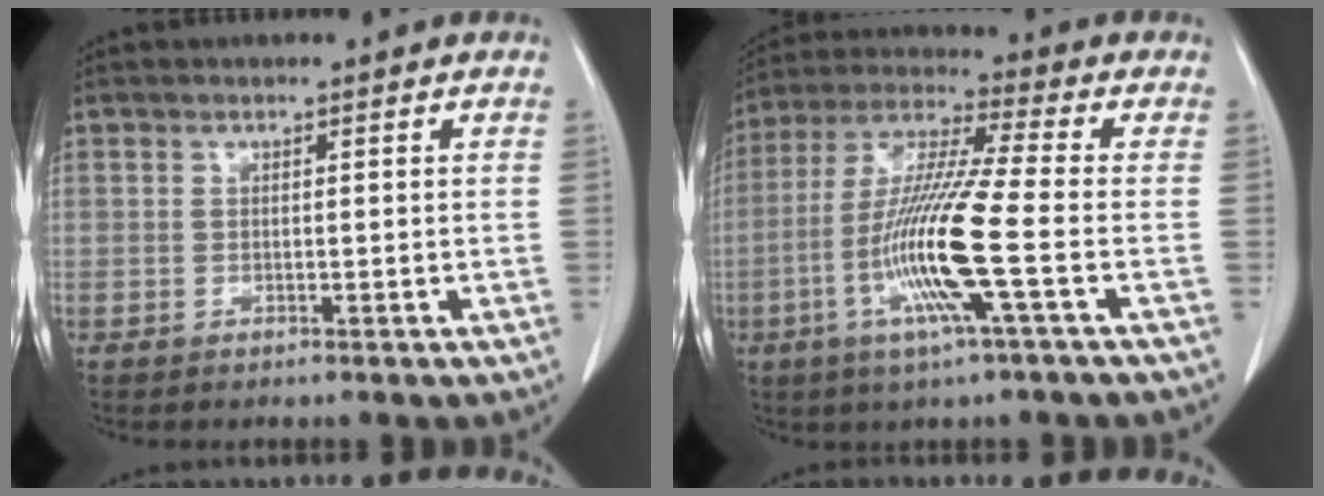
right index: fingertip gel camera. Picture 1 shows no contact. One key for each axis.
{"total": 14.2, "fx": -3.9, "fy": -0.6, "fz": 13.6, "tx": -0.281, "ty": -0.014, "tz": -0.084}